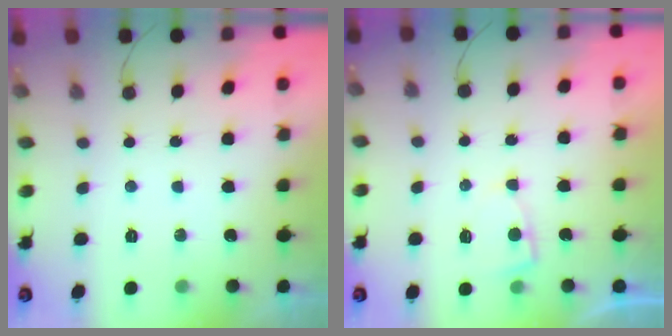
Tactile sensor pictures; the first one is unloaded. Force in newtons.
{"total": 3.2, "press": 3.2, "slide": 0.2}